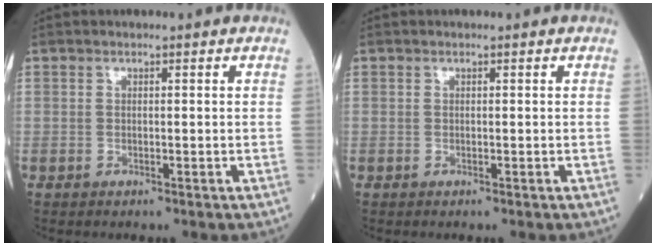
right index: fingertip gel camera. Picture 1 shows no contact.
{"total": 0.0}